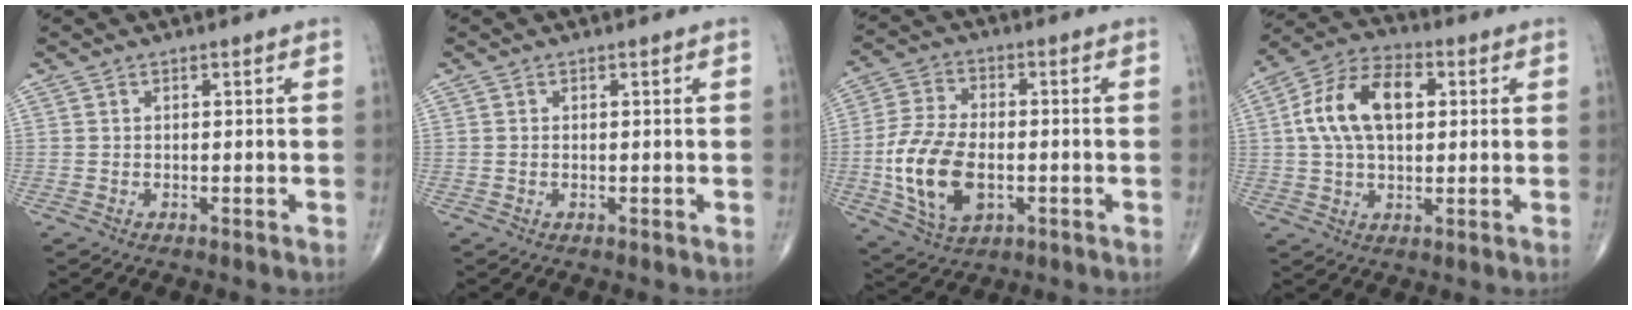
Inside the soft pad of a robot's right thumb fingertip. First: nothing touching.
{"total": 0.0}
{"total": 14.2, "force": [-2.7, 8.2, 11.2], "torque": [-0.219, 0.005, -0.045]}
{"total": 13.9, "force": [2.5, 8.2, 11.0], "torque": [-0.194, 0.024, 0.039]}